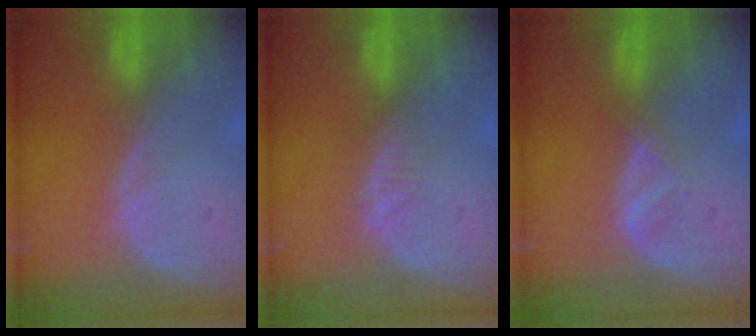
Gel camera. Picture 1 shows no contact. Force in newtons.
{"total": 1.6, "press": 1.6, "slide": 0.1}
{"total": 1.8, "press": 1.7, "slide": 0.3}